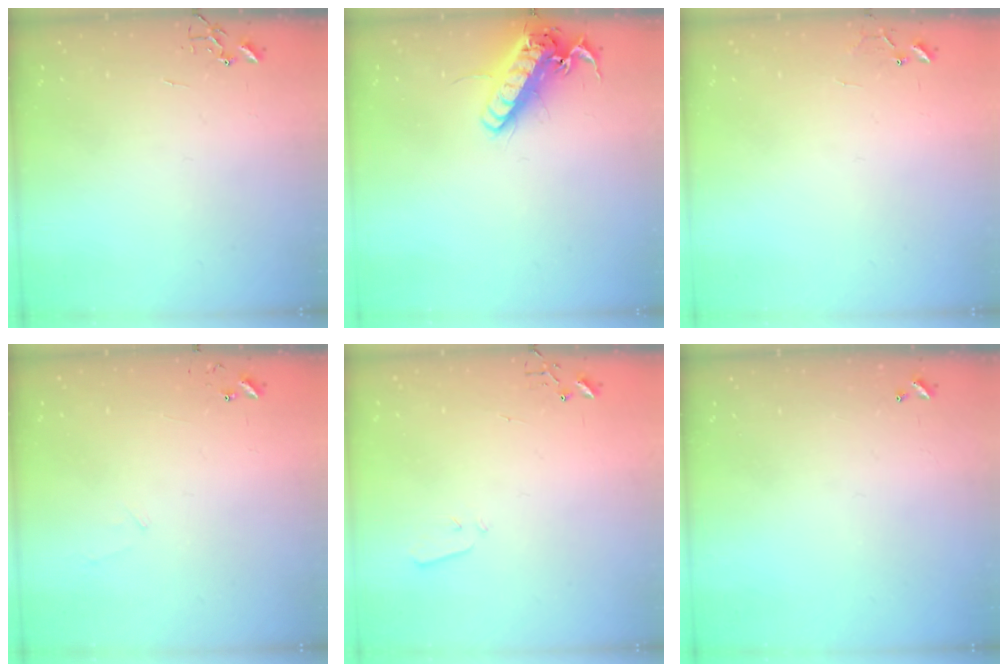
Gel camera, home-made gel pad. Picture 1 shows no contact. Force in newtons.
{"total": 16.4, "press": 16.1, "slide": 3.2}
{"total": 6.6, "press": 6.6, "slide": 0.5}
{"total": 5.4, "press": 5.4, "slide": 0.4}
{"total": 3.3, "press": 3.2, "slide": 0.5}
{"total": 0.0}